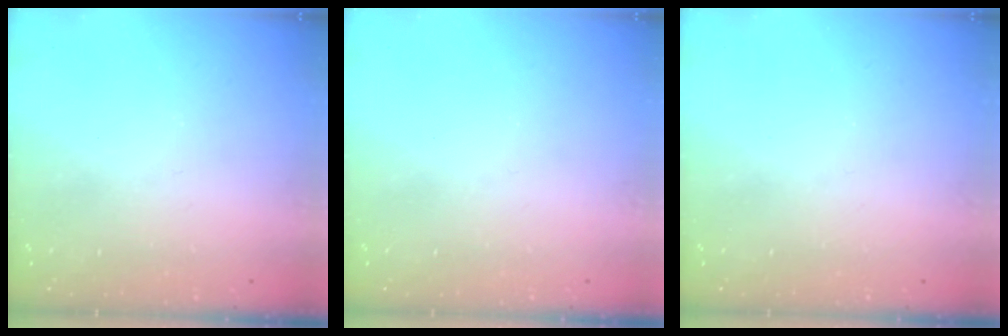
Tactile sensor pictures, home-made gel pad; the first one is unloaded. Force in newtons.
{"total": 0.0}
{"total": 0.0}